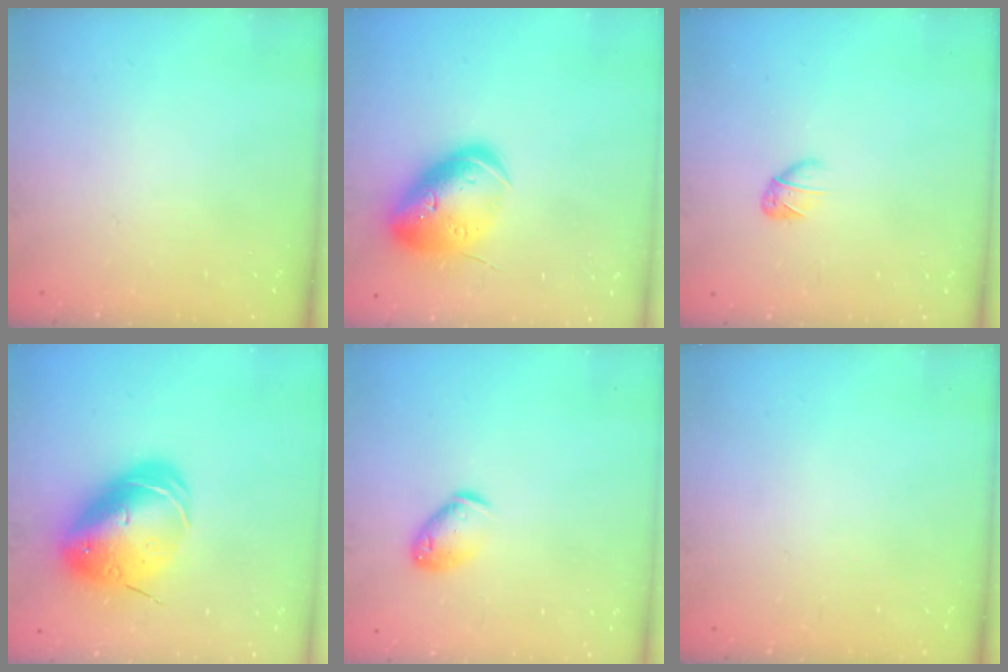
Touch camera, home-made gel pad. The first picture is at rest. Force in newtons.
{"total": 17.2, "press": 17.0, "slide": 2.7}
{"total": 3.3, "press": 3.2, "slide": 0.8}
{"total": 17.1, "press": 16.8, "slide": 3.0}
{"total": 8.4, "press": 8.3, "slide": 1.3}
{"total": 0.0}